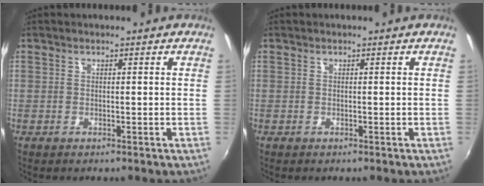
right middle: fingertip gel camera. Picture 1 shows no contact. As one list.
[{"total": 0.0}]